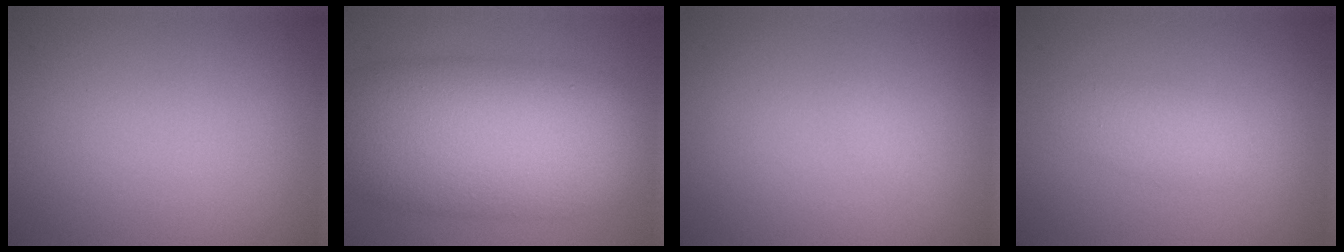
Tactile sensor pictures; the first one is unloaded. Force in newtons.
{"total": 12.0, "press": 12.0, "slide": 0.3}
{"total": 0.6, "press": 0.6, "slide": 0.1}
{"total": 2.1, "press": 2.1, "slide": 0.1}